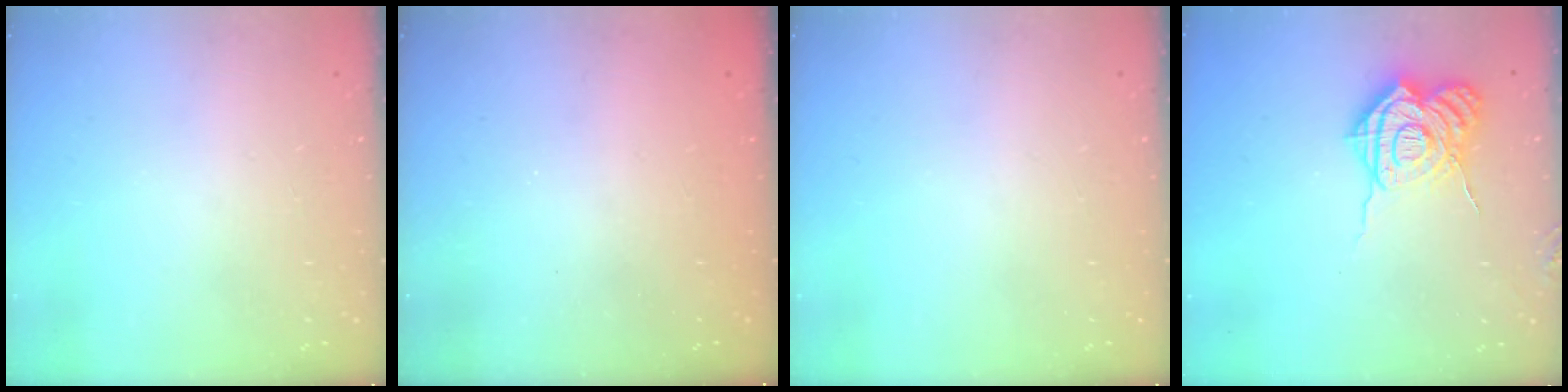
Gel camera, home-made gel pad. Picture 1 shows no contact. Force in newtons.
{"total": 2.4, "press": 2.3, "slide": 0.8}
{"total": 0.0}
{"total": 15.2, "press": 15.1, "slide": 1.6}